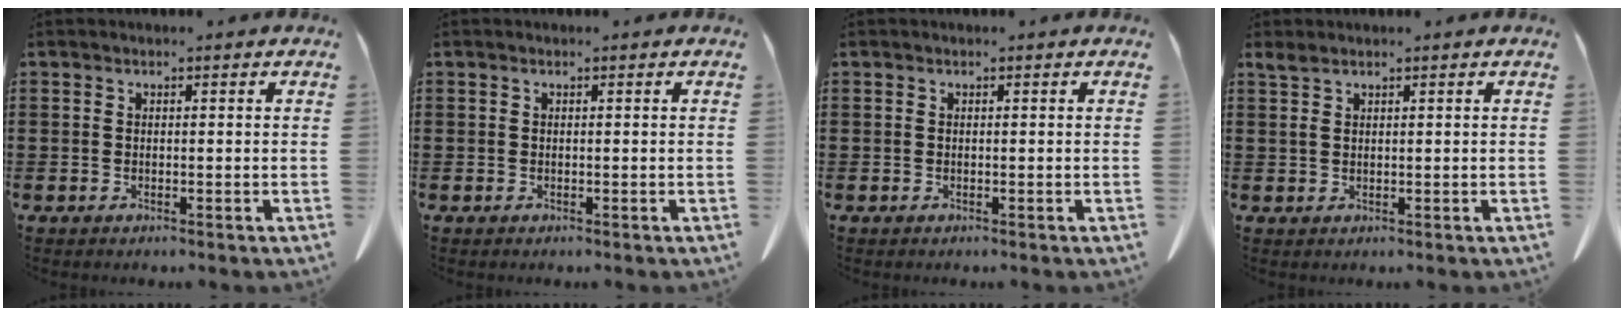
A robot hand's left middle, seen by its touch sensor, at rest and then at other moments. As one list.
[{"total": 0.0}, {"total": 0.0}, {"total": 1.5, "force": [1.0, 0.5, 0.9], "torque": [-0.024, 0.001, 0.020]}]